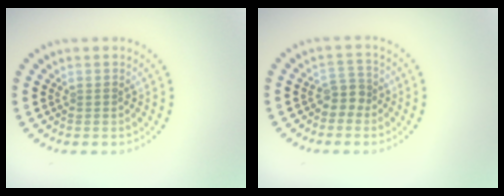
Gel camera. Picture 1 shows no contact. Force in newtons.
{"total": 2.0, "press": 1.5, "slide": 1.4}